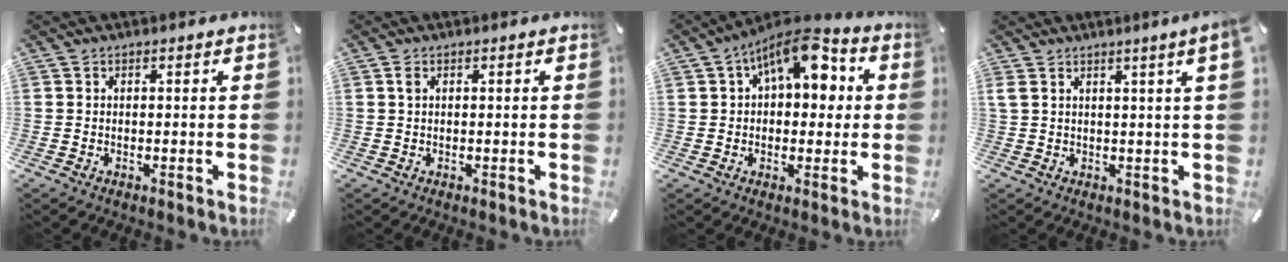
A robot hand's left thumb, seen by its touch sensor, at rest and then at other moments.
{"total": 1.1, "force": [0.4, 0.5, 0.9], "torque": [-0.018, 0.003, 0.005]}
{"total": 12.3, "force": [4.8, 6.9, 8.9], "torque": [-0.119, -0.018, 0.081]}
{"total": 4.0, "force": [1.8, -0.2, 3.5], "torque": [-0.070, -0.002, 0.031]}